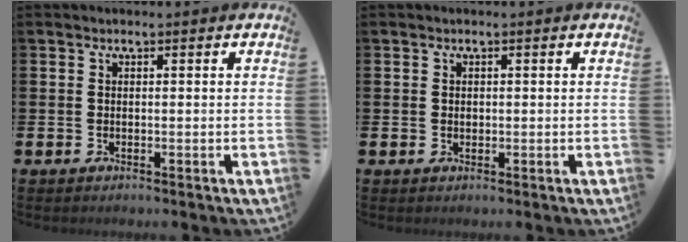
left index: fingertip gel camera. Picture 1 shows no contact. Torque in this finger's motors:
{"motor_torque": [0.42, -0.07, -0.02, 0.00]}